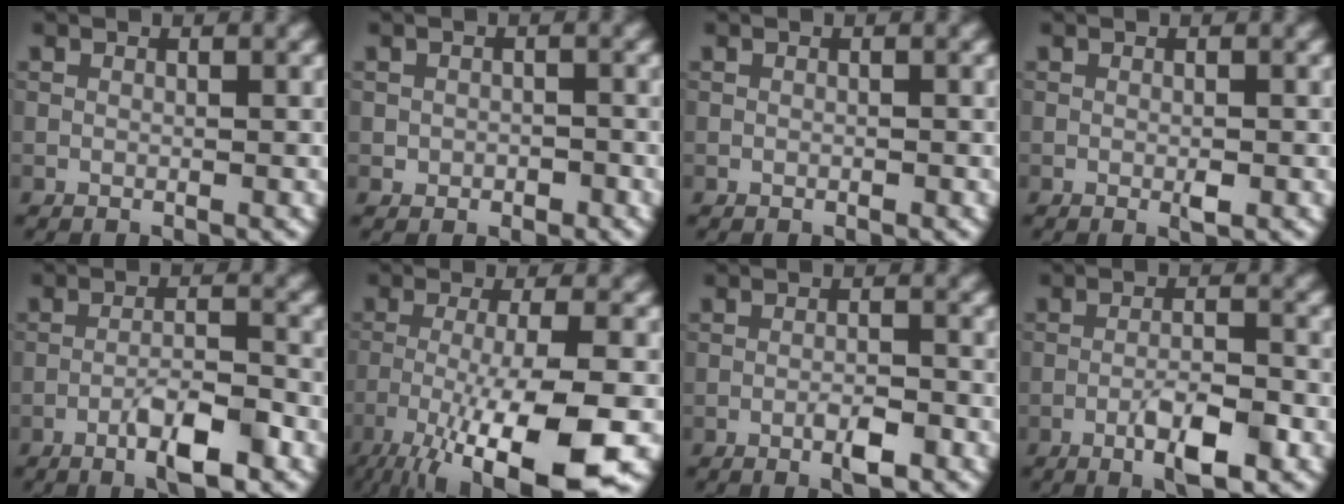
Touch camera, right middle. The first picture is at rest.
{"total": 1.2, "force": [-0.5, 1.0, 0.5], "torque": [-0.004, -0.003, -0.011]}
{"total": 0.0}
{"total": 0.9, "force": [-0.3, 0.3, 0.8], "torque": [-0.015, -0.002, -0.004]}
{"total": 4.9, "force": [-2.7, 1.0, 3.9], "torque": [-0.070, 0.006, -0.049]}
{"total": 11.3, "force": [-5.7, 2.2, 9.5], "torque": [-0.158, -0.014, -0.095]}
{"total": 2.5, "force": [-1.3, 0.6, 2.1], "torque": [-0.036, 0.001, -0.023]}
{"total": 4.5, "force": [-2.2, 1.1, 3.8], "torque": [-0.071, 0.002, -0.039]}